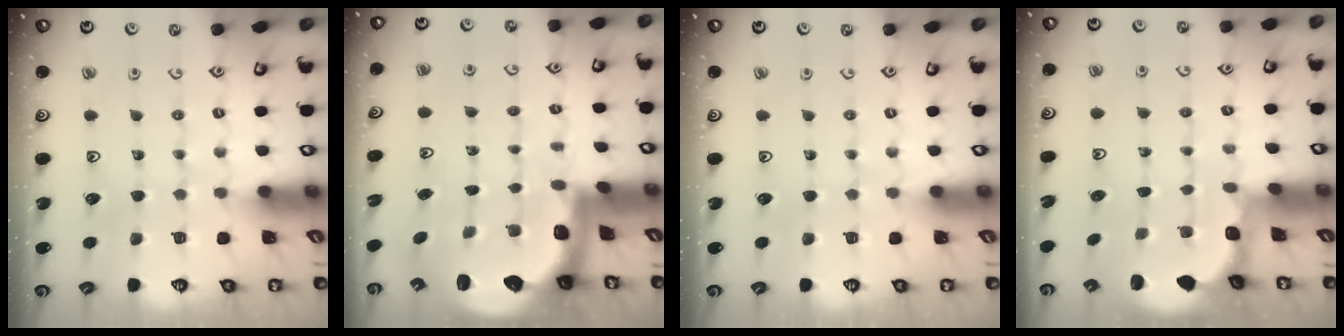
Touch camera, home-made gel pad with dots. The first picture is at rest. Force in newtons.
{"total": 2.8, "press": 2.5, "slide": 1.4}
{"total": 0.0}
{"total": 2.0, "press": 1.8, "slide": 0.7}